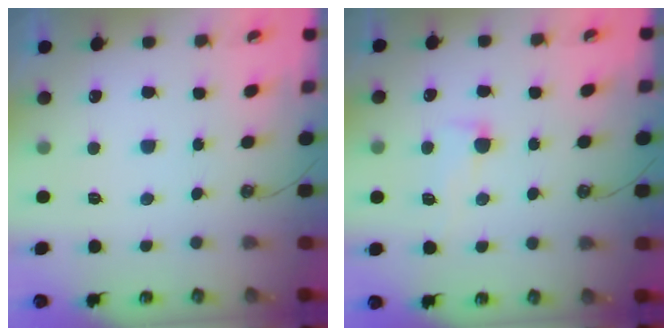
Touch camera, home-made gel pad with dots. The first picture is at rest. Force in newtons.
{"total": 3.4, "press": 3.2, "slide": 1.1}